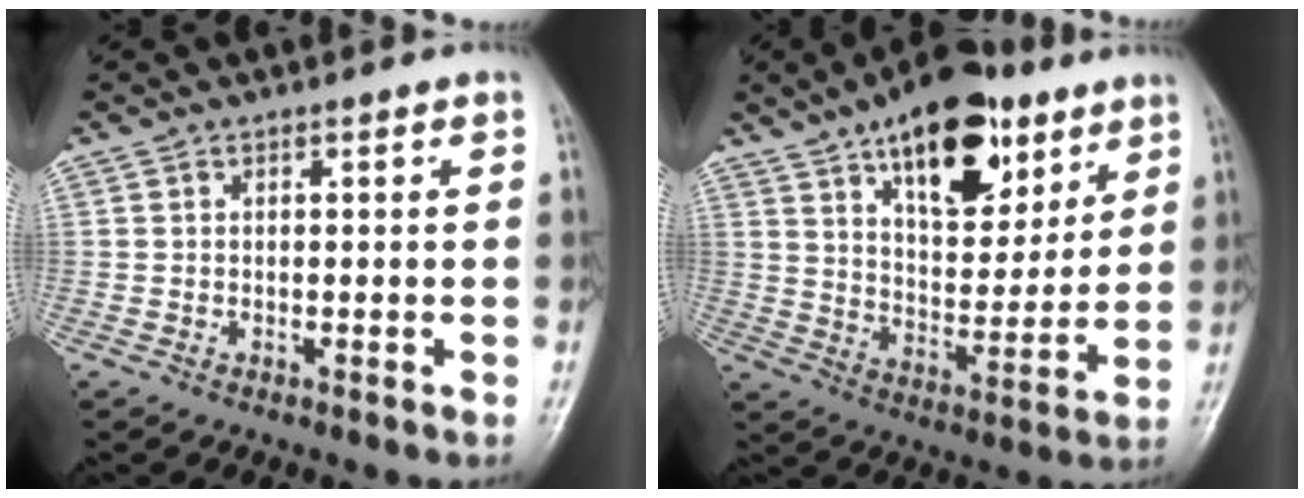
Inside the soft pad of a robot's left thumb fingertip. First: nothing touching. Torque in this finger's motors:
{"motor_torque": [0.82, 0.50, 1.30, -1.48, 0.12]}